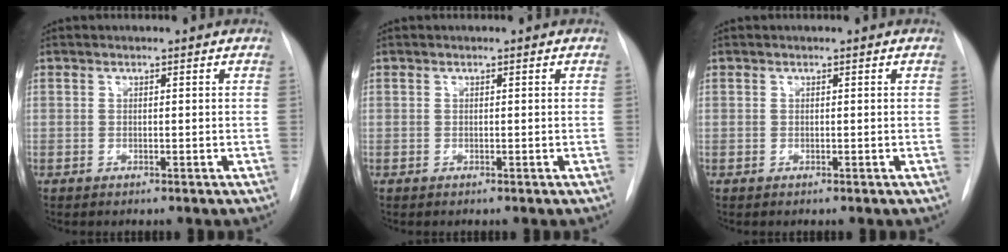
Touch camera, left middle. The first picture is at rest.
{"total": 0.0}
{"total": 0.0}